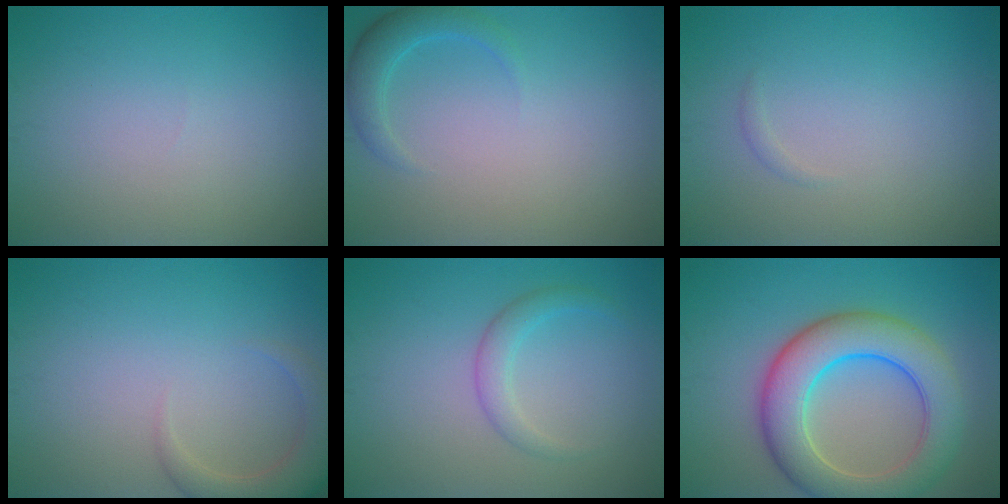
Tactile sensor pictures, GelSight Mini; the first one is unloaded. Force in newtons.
{"total": 2.4, "press": 2.4, "slide": 0.1}
{"total": 0.5, "press": 0.5, "slide": 0.0}
{"total": 3.8, "press": 3.8, "slide": 0.5}
{"total": 1.5, "press": 1.5, "slide": 0.1}
{"total": 8.7, "press": 8.7, "slide": 0.5}